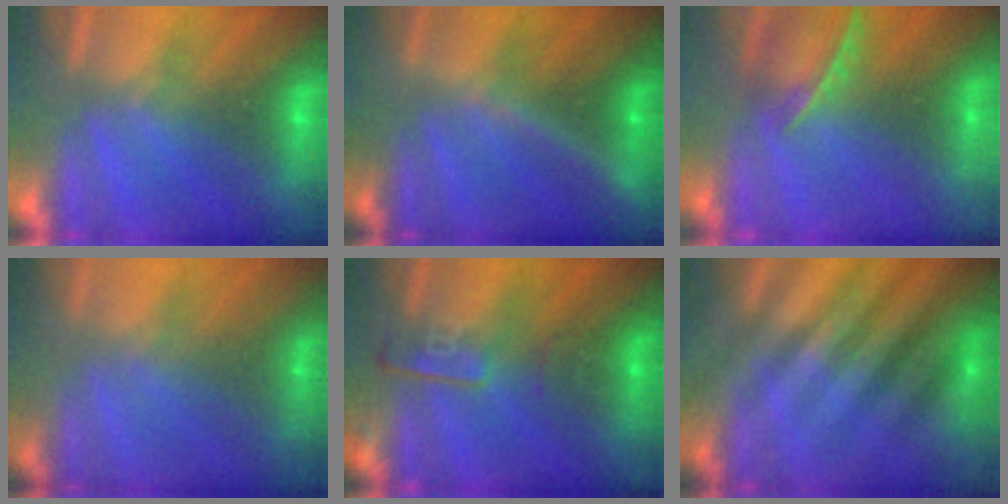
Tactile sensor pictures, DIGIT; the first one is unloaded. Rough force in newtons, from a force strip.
{"total": 3.1}
{"total": 6.8}
{"total": 1.8}
{"total": 2.4}
{"total": 2.6}